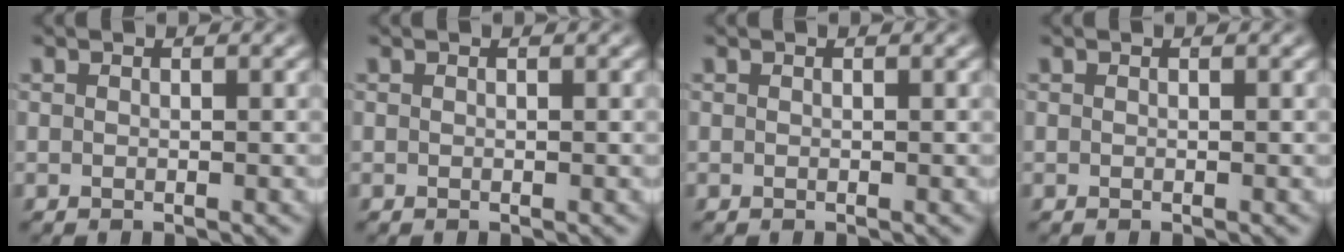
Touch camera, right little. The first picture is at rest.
{"total": 0.0}
{"total": 0.0}
{"total": 0.0}